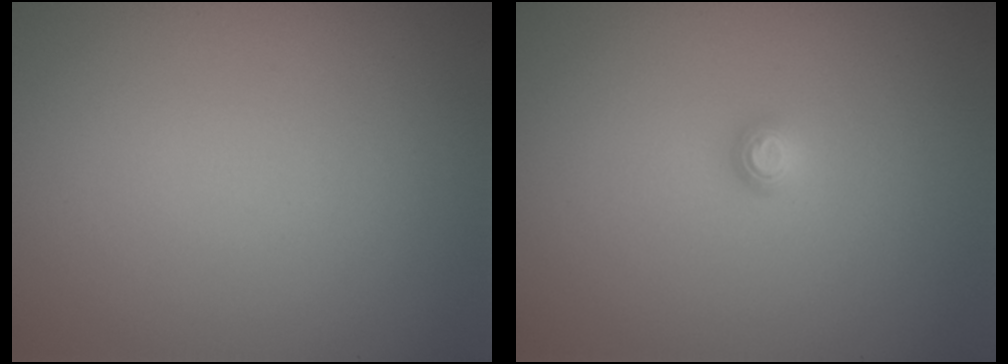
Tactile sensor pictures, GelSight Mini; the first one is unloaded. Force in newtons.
{"total": 1.1, "press": 1.1, "slide": 0.1}